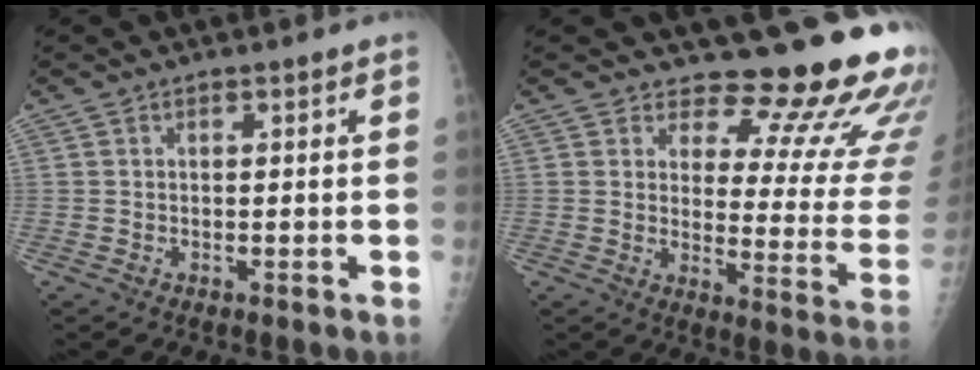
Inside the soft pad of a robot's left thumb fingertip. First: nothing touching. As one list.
[{"total": 18.1, "force": [14.7, 6.3, 8.5], "torque": [-0.054, -0.132, 0.166]}]